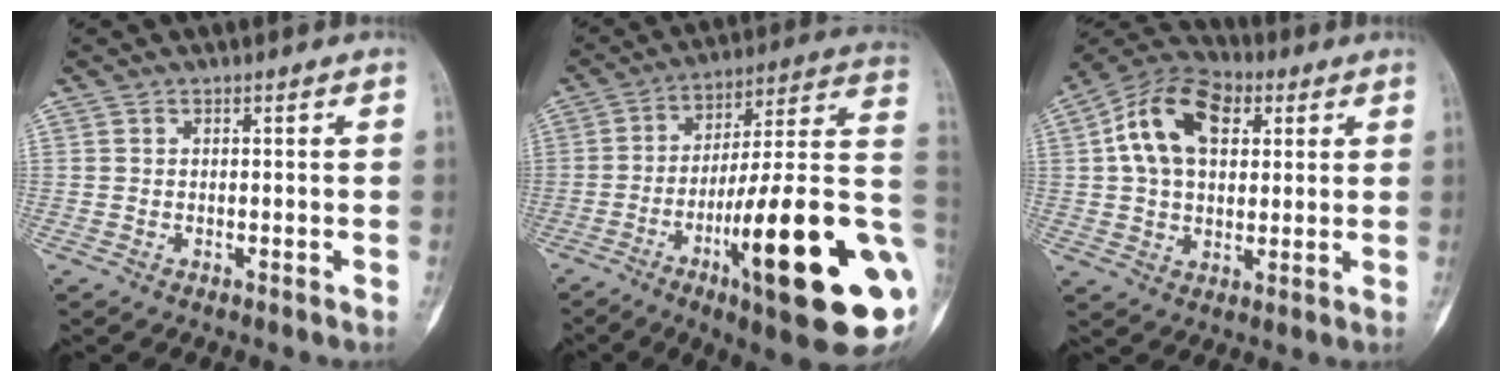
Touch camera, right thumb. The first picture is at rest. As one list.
[{"total": 28.8, "force": [-8.5, 5.7, 26.9], "torque": [-0.334, 0.017, -0.125]}, {"total": 15.5, "force": [4.2, 10.2, 10.9], "torque": [-0.168, 0.013, 0.065]}]